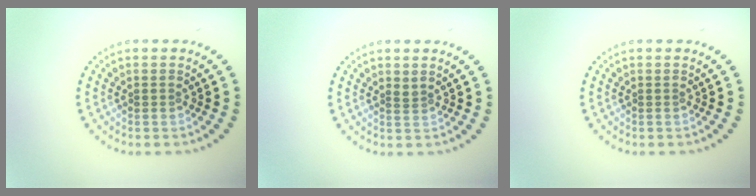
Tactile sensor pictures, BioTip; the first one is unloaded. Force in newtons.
{"total": 0.6, "press": 0.3, "slide": 0.5}
{"total": 0.0}